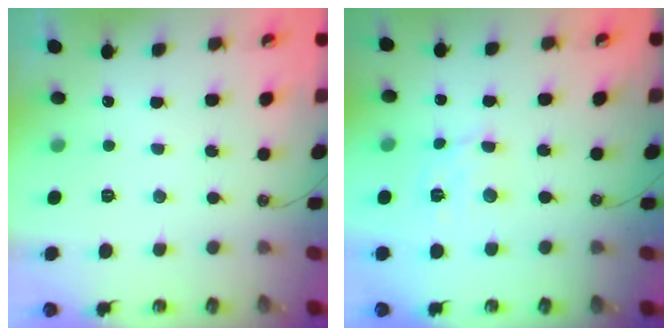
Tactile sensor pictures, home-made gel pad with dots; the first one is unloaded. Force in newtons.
{"total": 4.7, "press": 4.7, "slide": 0.1}